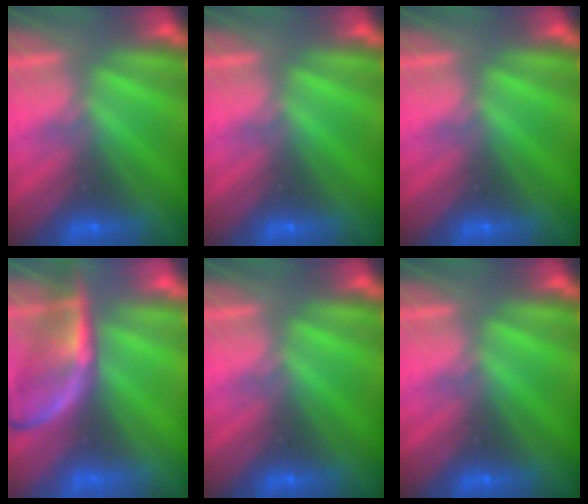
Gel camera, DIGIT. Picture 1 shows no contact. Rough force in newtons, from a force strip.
{"total": 0.0}
{"total": 0.0}
{"total": 2.4}
{"total": 0.0}
{"total": 0.0}